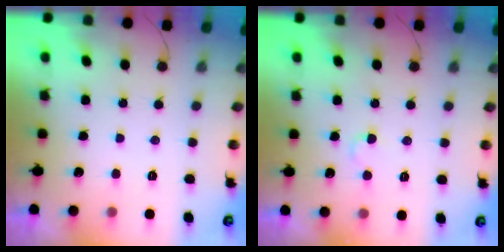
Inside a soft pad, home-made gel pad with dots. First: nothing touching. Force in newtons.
{"total": 3.3, "press": 3.3, "slide": 0.4}